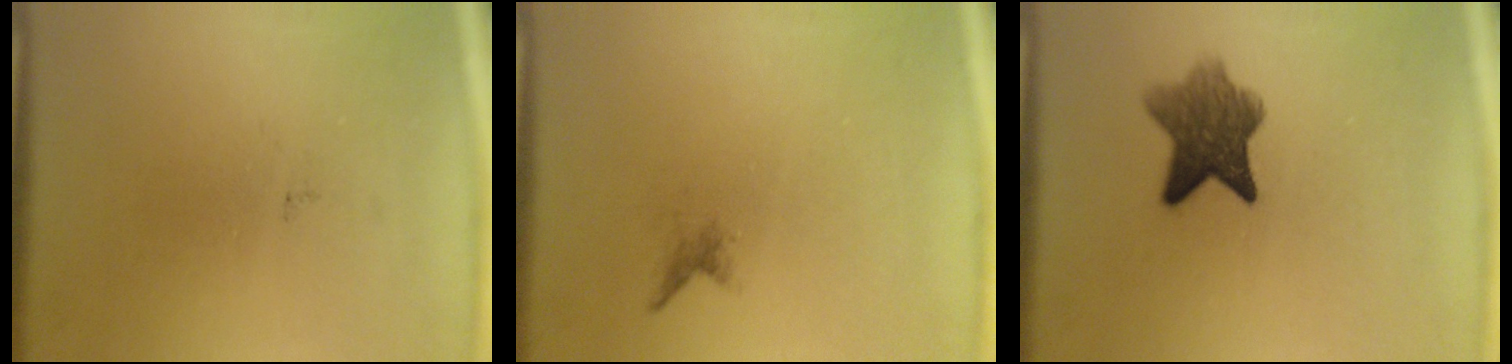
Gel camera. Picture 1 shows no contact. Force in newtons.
{"total": 0.7}
{"total": 7.1}